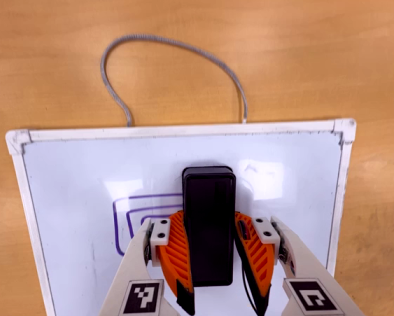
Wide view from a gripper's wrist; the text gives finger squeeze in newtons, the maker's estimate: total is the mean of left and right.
{"total": 14.6, "left": 14.2, "right": 14.9}